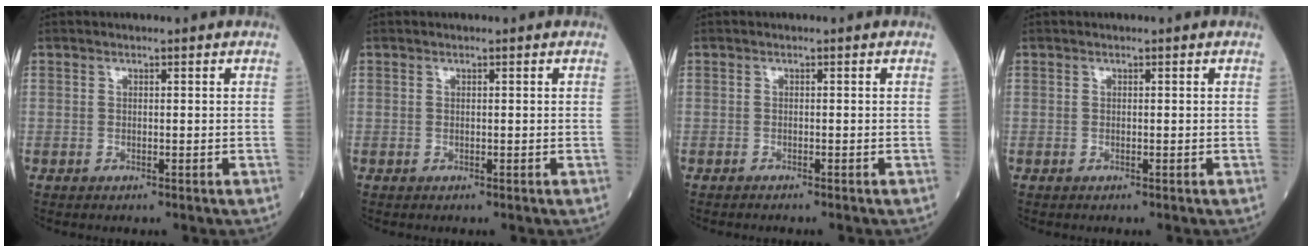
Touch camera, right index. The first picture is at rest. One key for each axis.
{"total": 0.0}
{"total": 0.8, "fx": -0.8, "fy": -0.1, "fz": 0.3, "tx": -0.003, "ty": 0.000, "tz": -0.013}
{"total": 0.0}